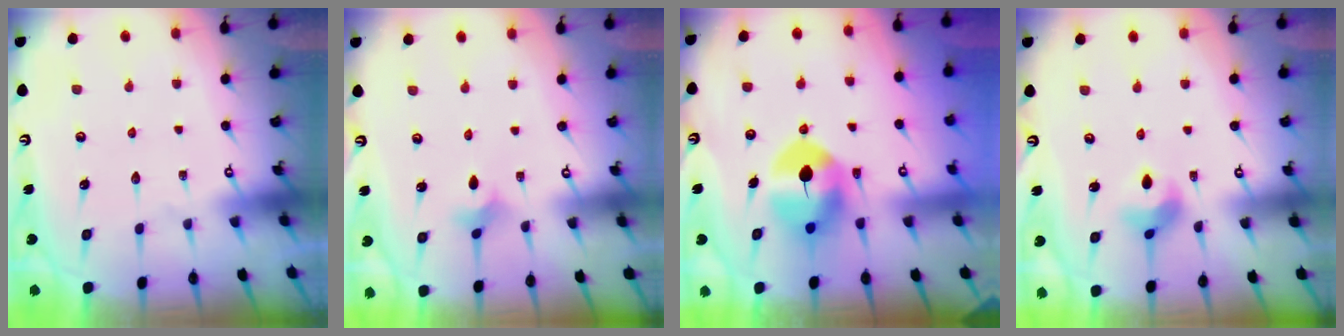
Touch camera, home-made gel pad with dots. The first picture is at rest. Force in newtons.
{"total": 2.2, "press": 2.1, "slide": 0.6}
{"total": 9.7, "press": 9.6, "slide": 1.5}
{"total": 6.3, "press": 6.3, "slide": 0.6}